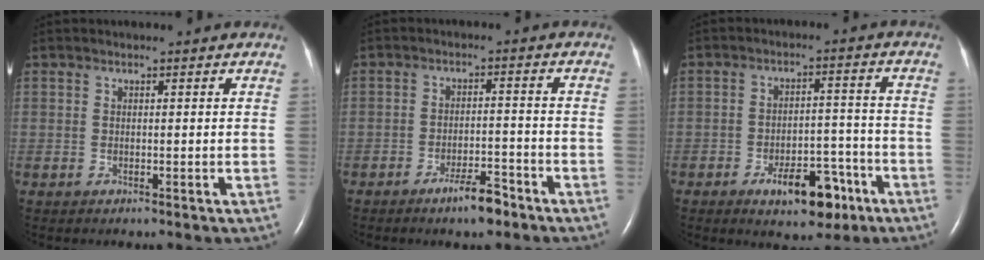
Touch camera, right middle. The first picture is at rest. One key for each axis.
{"total": 5.0, "fx": -3.7, "fy": 1.1, "fz": 3.2, "tx": -0.058, "ty": 0.000, "tz": -0.061}
{"total": 8.8, "fx": -5.1, "fy": 3.9, "fz": 6.0, "tx": -0.087, "ty": 0.013, "tz": -0.072}